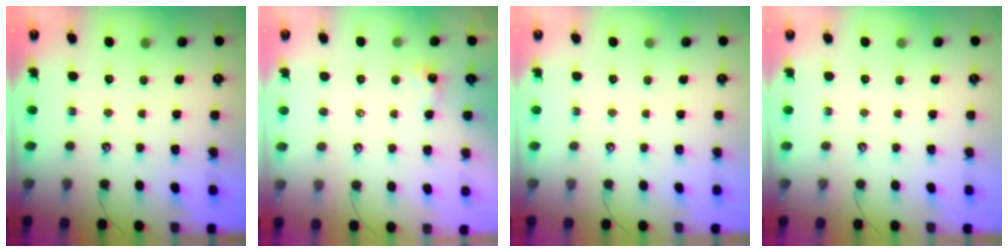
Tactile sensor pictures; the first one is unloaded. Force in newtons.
{"total": 0.6, "press": 0.4, "slide": 0.4}
{"total": 0.0}
{"total": 0.0}